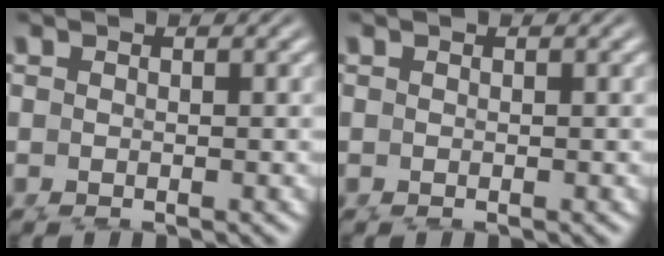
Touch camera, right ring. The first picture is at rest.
{"total": 0.0}